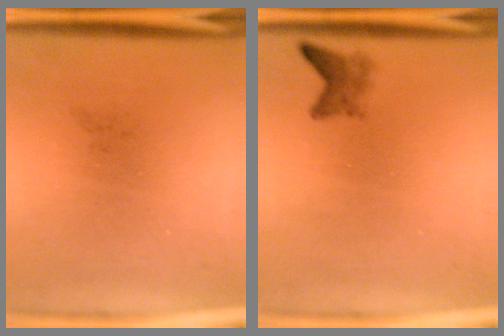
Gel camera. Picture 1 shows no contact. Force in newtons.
{"total": 1.7}